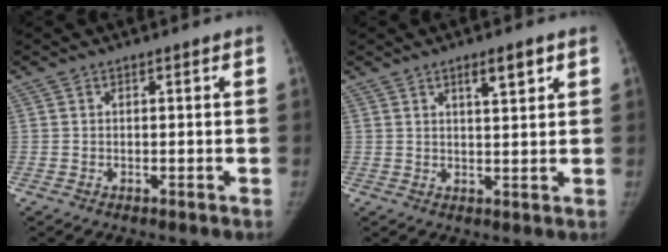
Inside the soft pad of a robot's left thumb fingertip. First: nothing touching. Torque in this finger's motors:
{"motor_torque": [0.19, -0.05, 0.67, -0.81, 0.14]}